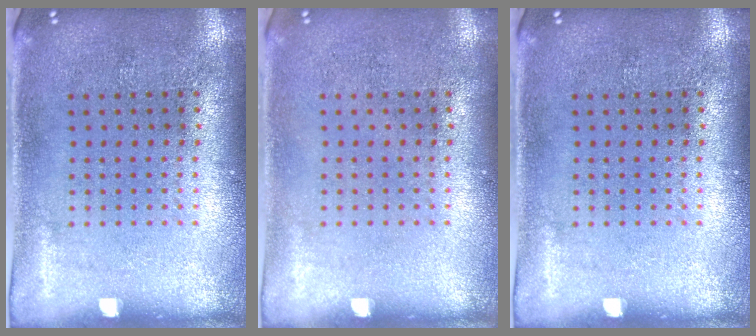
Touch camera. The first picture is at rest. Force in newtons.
{"total": 0.0}
{"total": 0.0}